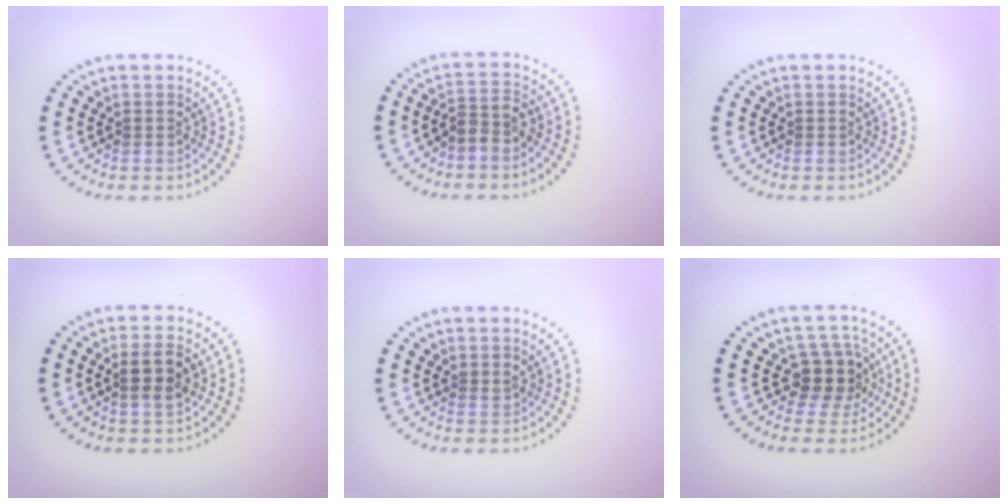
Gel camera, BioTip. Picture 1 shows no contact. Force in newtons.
{"total": 2.1, "press": 1.8, "slide": 1.2}
{"total": 0.0}
{"total": 2.6, "press": 2.5, "slide": 0.6}
{"total": 0.5, "press": 0.3, "slide": 0.5}
{"total": 3.5, "press": 2.9, "slide": 1.9}